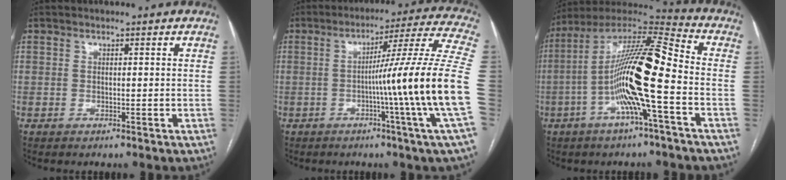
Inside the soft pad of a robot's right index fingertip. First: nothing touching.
{"total": 18.6, "force": [-3.6, -3.6, 17.9], "torque": [-0.240, -0.005, -0.069]}
{"total": 17.5, "force": [-3.8, 1.0, 17.0], "torque": [-0.319, 0.010, -0.080]}